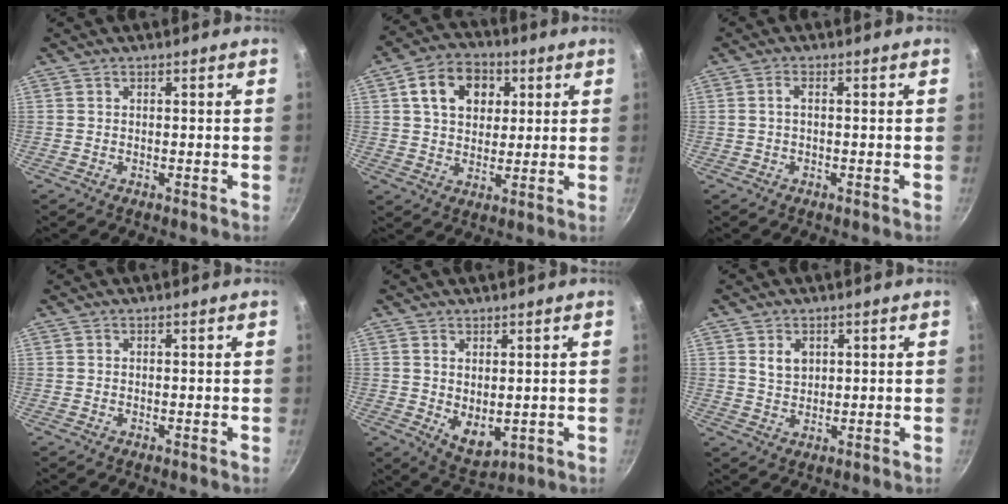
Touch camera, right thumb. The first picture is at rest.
{"total": 11.5, "force": [3.6, 8.6, 6.7], "torque": [-0.085, 0.005, 0.049]}
{"total": 1.4, "force": [-0.1, 0.6, 1.2], "torque": [-0.031, 0.008, -0.002]}
{"total": 0.0}
{"total": 5.9, "force": [0.8, 3.6, 4.6], "torque": [-0.066, -0.023, 0.028]}
{"total": 3.6, "force": [1.2, 2.8, 1.9], "torque": [-0.021, -0.004, 0.025]}